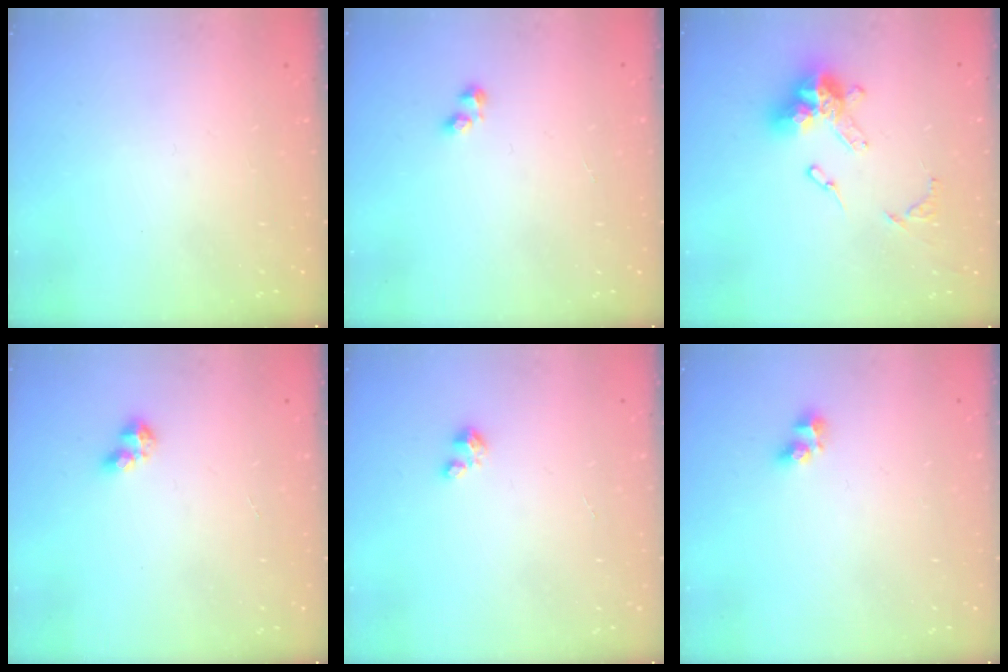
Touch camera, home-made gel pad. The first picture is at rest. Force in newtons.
{"total": 1.2, "press": 1.0, "slide": 0.6}
{"total": 14.2, "press": 14.1, "slide": 1.3}
{"total": 3.4, "press": 3.4, "slide": 0.5}
{"total": 1.5, "press": 1.5, "slide": 0.1}
{"total": 5.0, "press": 5.0, "slide": 0.4}